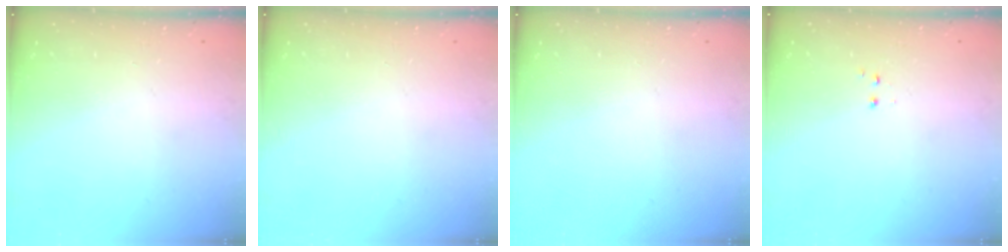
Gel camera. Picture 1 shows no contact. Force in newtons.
{"total": 0.0}
{"total": 0.0}
{"total": 1.2, "press": 1.1, "slide": 0.5}